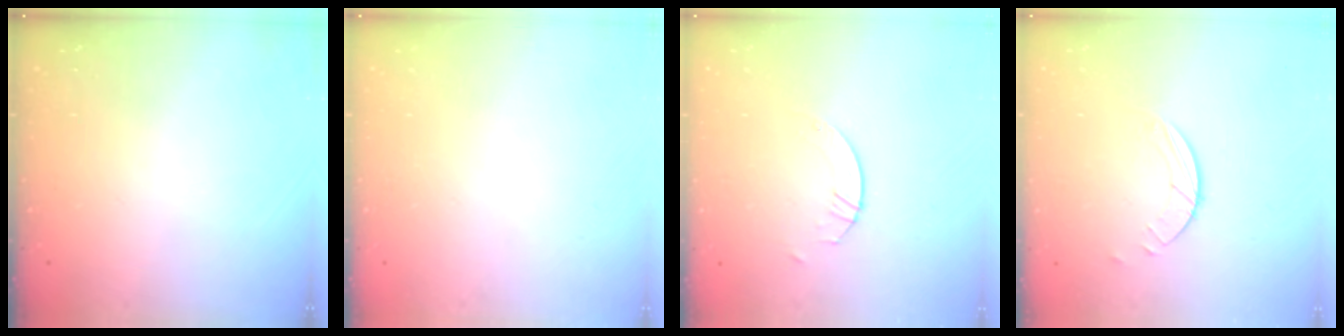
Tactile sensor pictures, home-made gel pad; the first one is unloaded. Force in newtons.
{"total": 0.0}
{"total": 2.6, "press": 2.6, "slide": 0.2}
{"total": 1.7, "press": 1.7, "slide": 0.2}